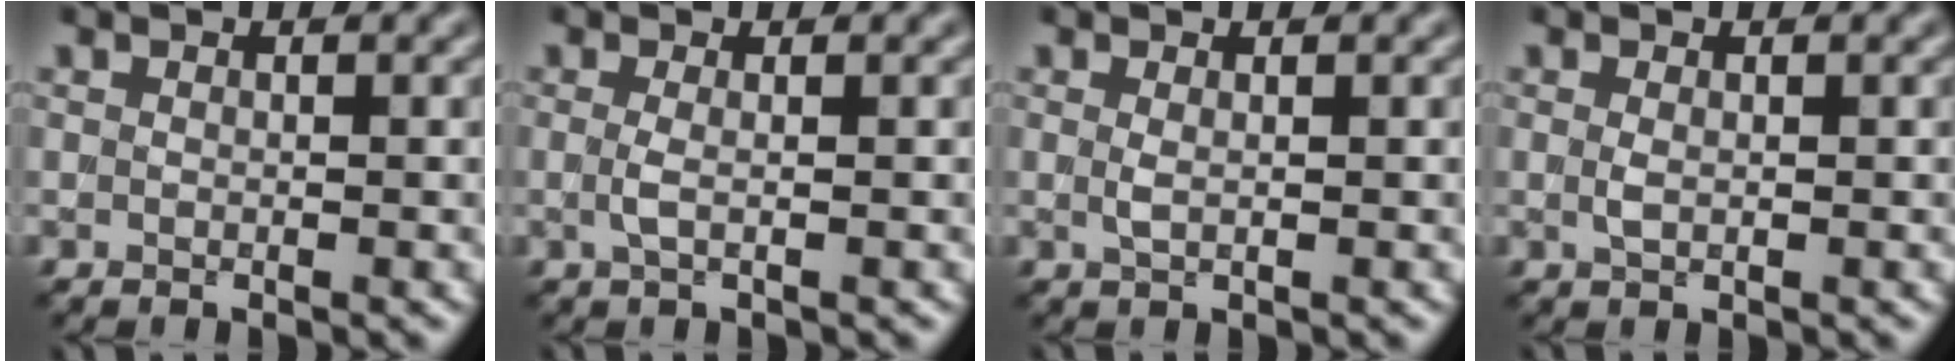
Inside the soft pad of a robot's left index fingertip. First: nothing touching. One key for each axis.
{"total": 1.2, "fx": 0.0, "fy": 0.3, "fz": 1.1, "tx": -0.025, "ty": -0.003, "tz": -0.002}
{"total": 0.8, "fx": 0.2, "fy": 0.2, "fz": 0.7, "tx": -0.017, "ty": -0.001, "tz": 0.003}
{"total": 0.8, "fx": 0.1, "fy": 0.3, "fz": 0.7, "tx": -0.018, "ty": -0.001, "tz": 0.002}